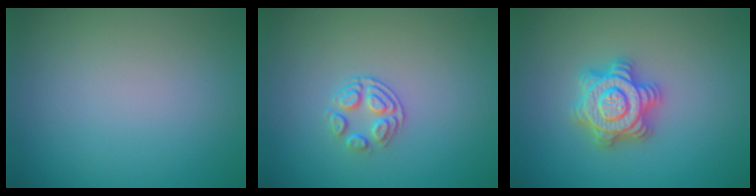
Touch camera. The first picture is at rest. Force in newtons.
{"total": 2.1, "press": 1.4, "slide": 1.5}
{"total": 4.9, "press": 4.8, "slide": 0.8}